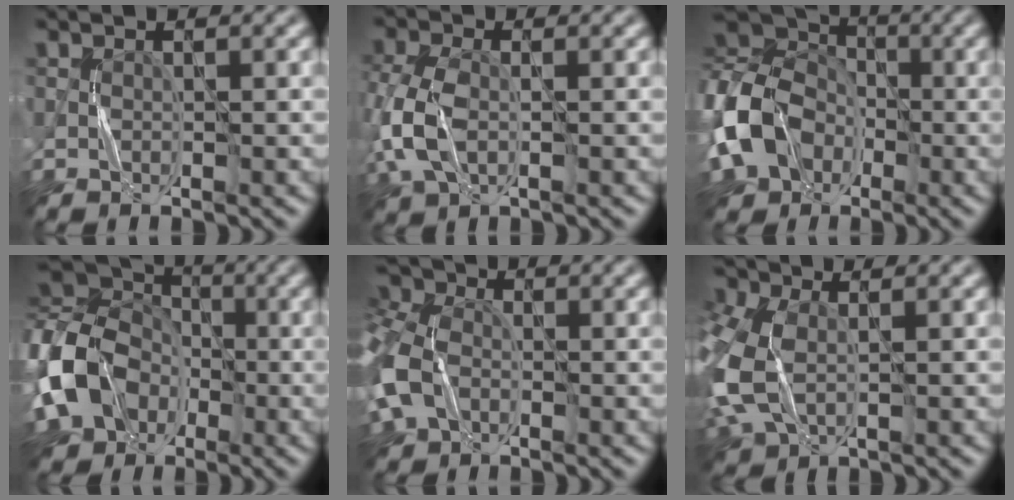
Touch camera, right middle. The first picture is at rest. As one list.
[{"total": 5.7, "force": [-1.0, 3.7, 4.2], "torque": [-0.117, 0.003, -0.026]}, {"total": 11.6, "force": [-3.1, 9.6, 5.6], "torque": [-0.131, -0.014, -0.083]}, {"total": 13.5, "force": [-3.4, 11.3, 6.5], "torque": [-0.152, -0.011, -0.090]}, {"total": 7.7, "force": [-1.3, 5.6, 5.0], "torque": [-0.137, 0.003, -0.043]}, {"total": 8.7, "force": [-0.4, 6.1, 6.2], "torque": [-0.190, -0.010, -0.007]}]